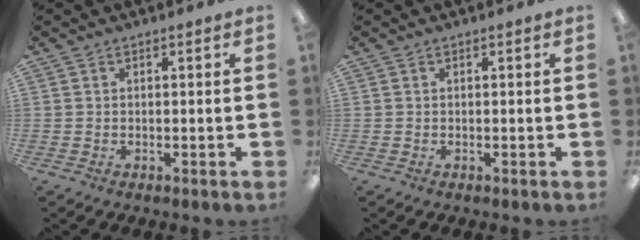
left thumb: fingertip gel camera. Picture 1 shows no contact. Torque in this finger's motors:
{"motor_torque": [-0.09, -0.09, 0.22, -0.13, 0.00]}